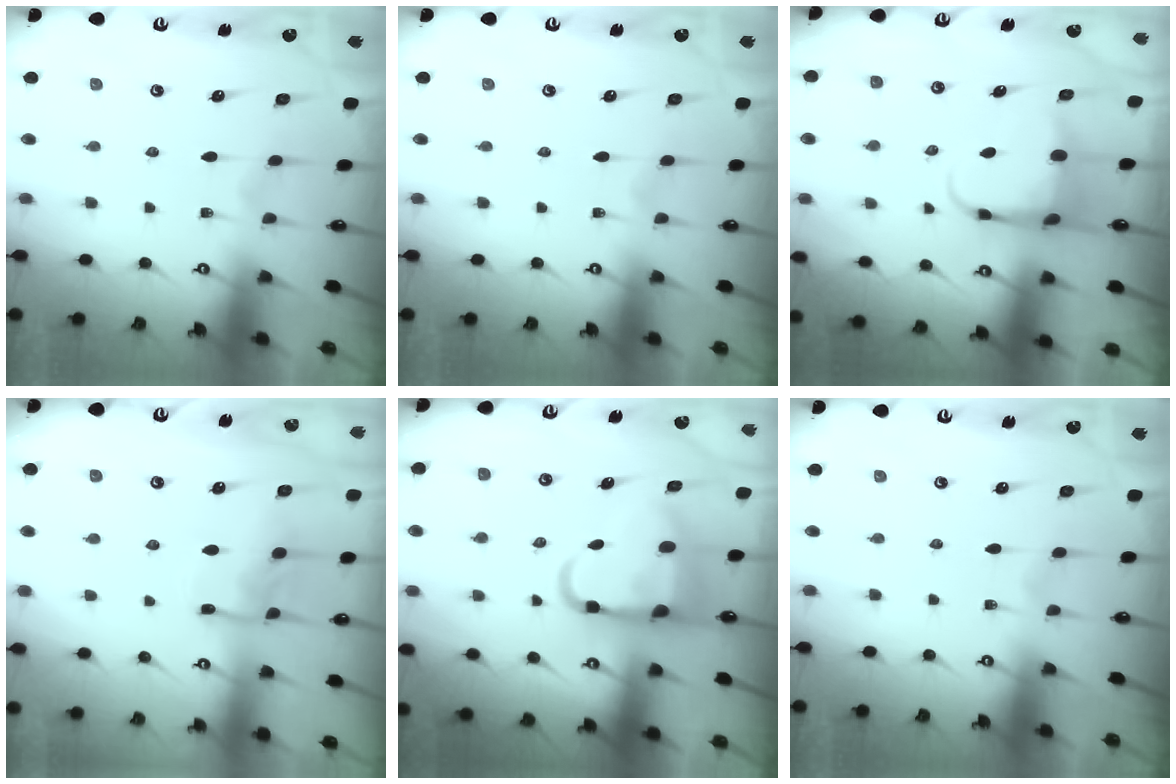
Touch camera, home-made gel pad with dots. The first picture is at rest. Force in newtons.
{"total": 0.0}
{"total": 5.1, "press": 5.0, "slide": 0.9}
{"total": 9.5, "press": 9.4, "slide": 1.0}
{"total": 10.7, "press": 10.6, "slide": 1.5}
{"total": 0.0}